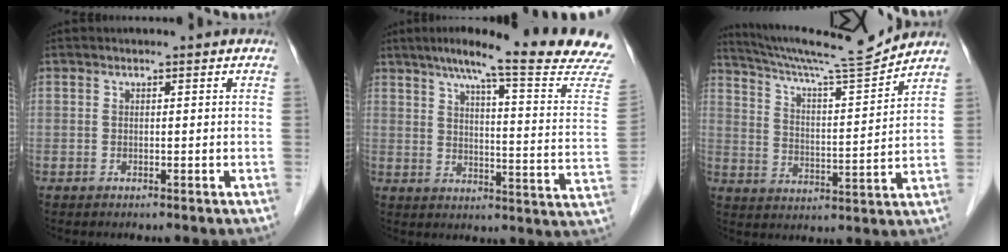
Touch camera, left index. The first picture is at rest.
{"total": 21.9, "force": [18.4, -1.0, 12.0], "torque": [-0.170, -0.047, 0.229]}
{"total": 13.5, "force": [12.9, -1.7, 3.7], "torque": [-0.073, -0.024, 0.210]}